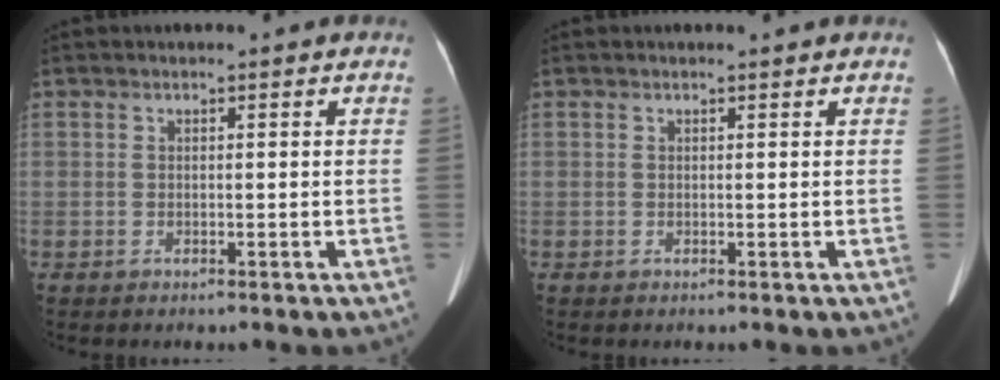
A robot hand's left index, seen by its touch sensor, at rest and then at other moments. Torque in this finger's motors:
{"motor_torque": [0.12, -0.02, 0.10, 0.02]}